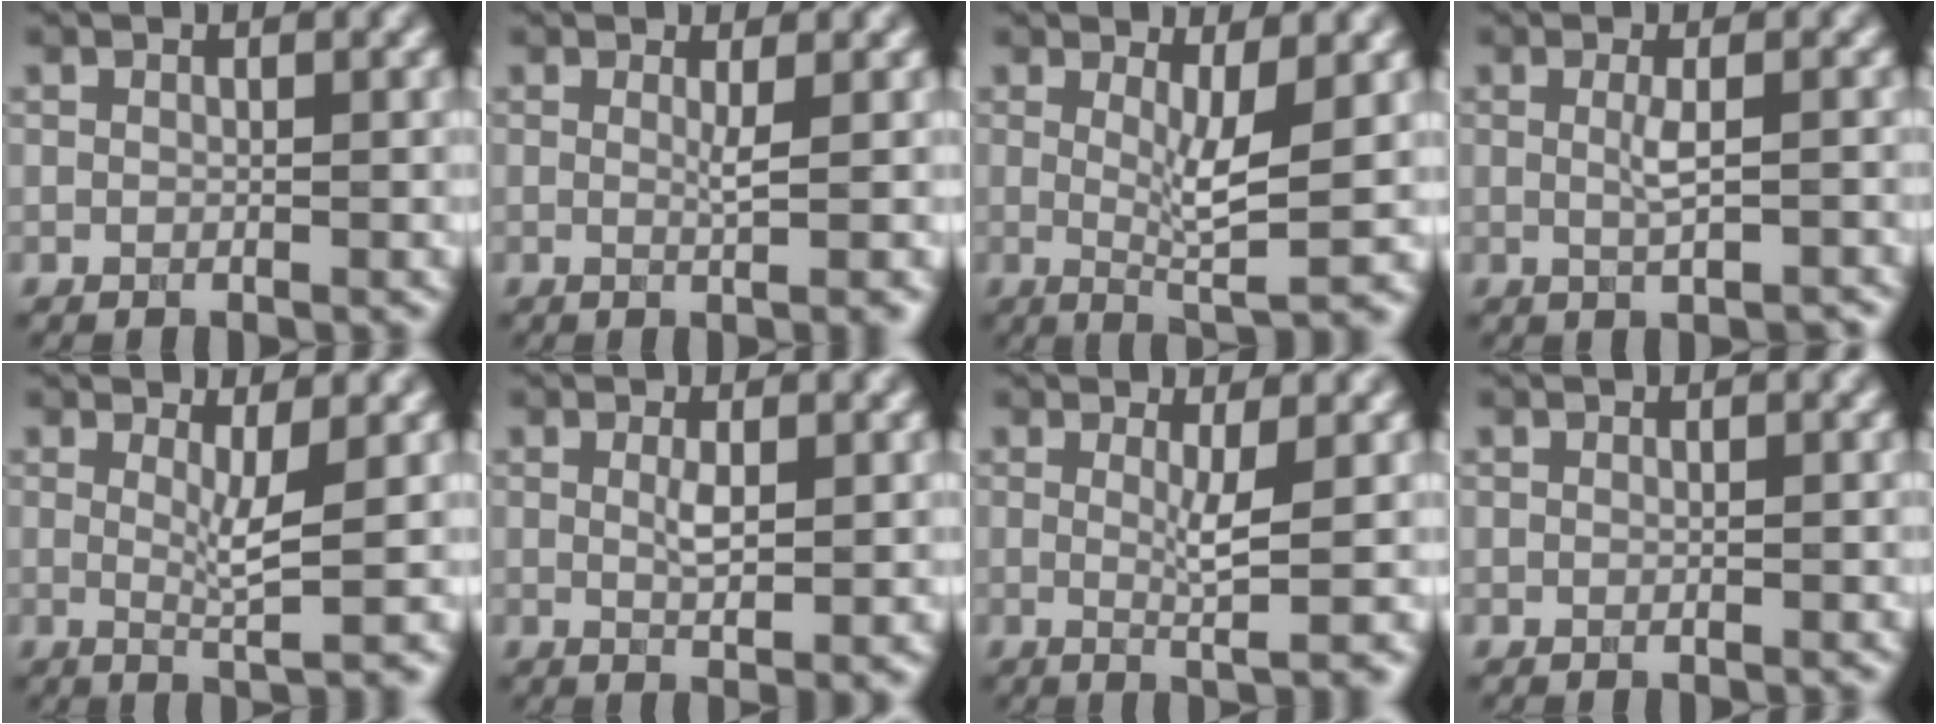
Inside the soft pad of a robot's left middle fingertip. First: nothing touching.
{"total": 2.0, "force": [0.2, 0.3, 1.9], "torque": [-0.033, -0.007, -0.003]}
{"total": 4.8, "force": [0.4, 0.9, 4.7], "torque": [-0.076, -0.016, 0.009]}
{"total": 2.0, "force": [0.0, 0.3, 1.9], "torque": [-0.037, -0.001, -0.001]}
{"total": 3.3, "force": [0.4, 0.6, 3.3], "torque": [-0.055, -0.014, 0.008]}
{"total": 2.2, "force": [0.4, 0.5, 2.1], "torque": [-0.040, -0.004, 0.009]}
{"total": 3.3, "force": [0.2, 0.5, 3.2], "torque": [-0.055, -0.014, 0.004]}
{"total": 0.0}